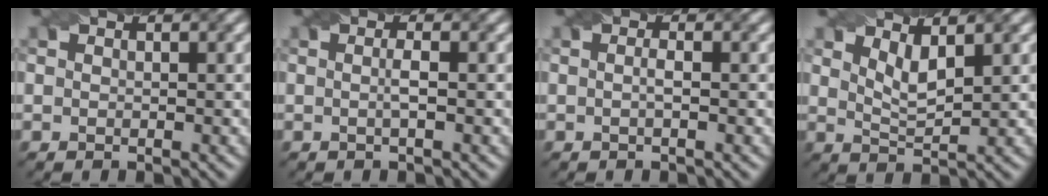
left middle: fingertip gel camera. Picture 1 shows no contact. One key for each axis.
{"total": 1.2, "fx": -0.1, "fy": 0.1, "fz": 1.2, "tx": -0.026, "ty": 0.000, "tz": -0.003}
{"total": 0.9, "fx": -0.1, "fy": 0.2, "fz": 0.9, "tx": -0.015, "ty": -0.003, "tz": -0.002}
{"total": 2.6, "fx": 1.6, "fy": 0.7, "fz": 1.9, "tx": -0.038, "ty": -0.007, "tz": 0.031}